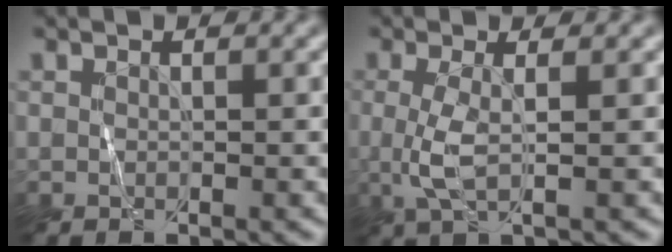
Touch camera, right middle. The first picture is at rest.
{"total": 2.4, "force": [0.0, 0.6, 2.3], "torque": [-0.060, -0.001, 0.001]}